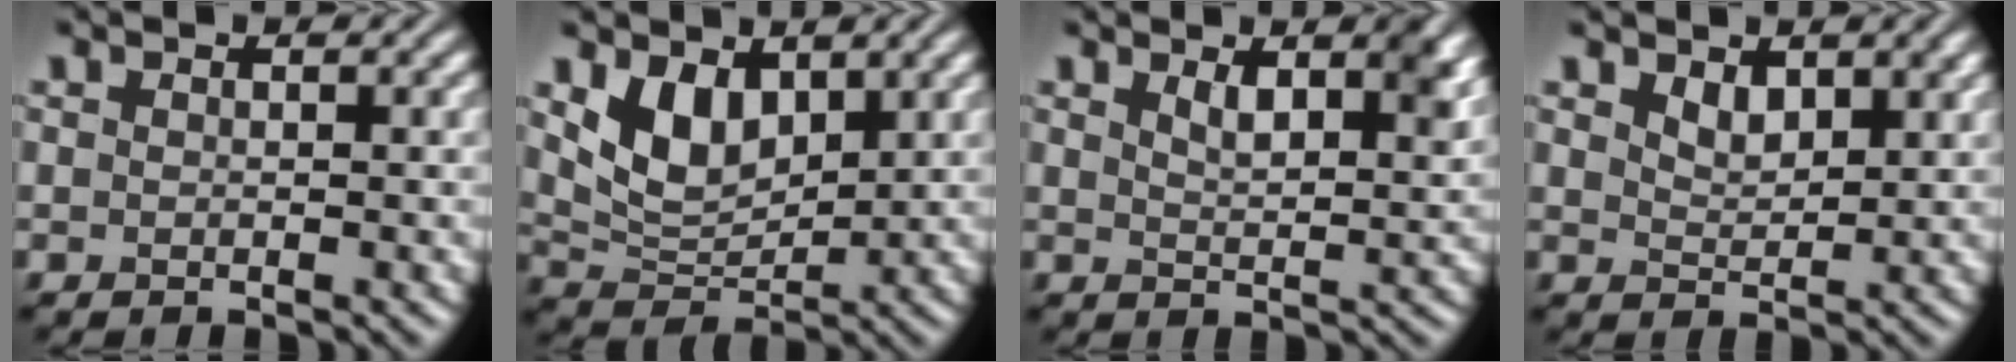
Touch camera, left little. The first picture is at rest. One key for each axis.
{"total": 4.4, "fx": 2.1, "fy": 2.7, "fz": 2.7, "tx": -0.055, "ty": -0.012, "tz": 0.041}
{"total": 3.6, "fx": 2.1, "fy": 1.2, "fz": 2.7, "tx": -0.044, "ty": -0.003, "tz": 0.035}
{"total": 2.0, "fx": 1.3, "fy": 1.0, "fz": 1.0, "tx": -0.022, "ty": -0.004, "tz": 0.030}